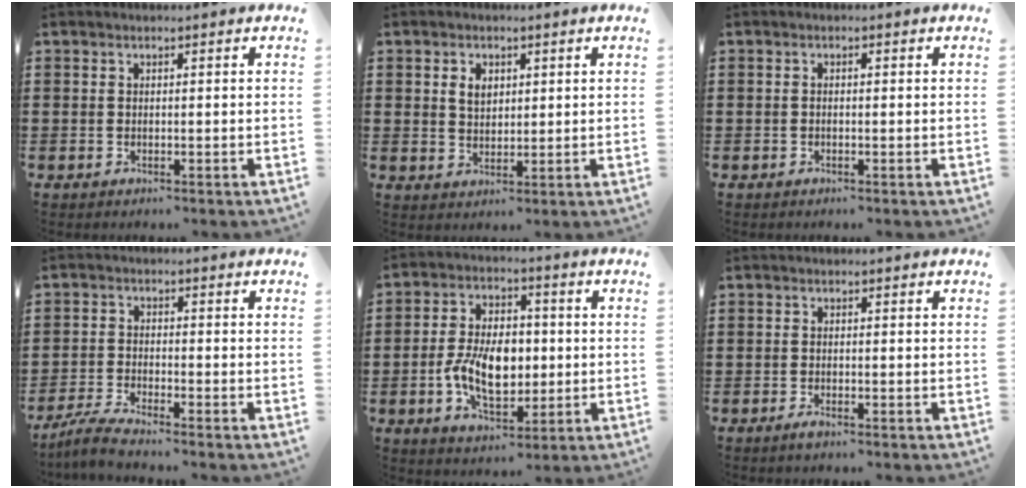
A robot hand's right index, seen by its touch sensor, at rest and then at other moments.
{"total": 2.9, "force": [1.1, 2.0, 1.7], "torque": [-0.041, 0.009, 0.019]}
{"total": 0.5, "force": [-0.1, 0.2, 0.5], "torque": [-0.010, -0.002, -0.002]}
{"total": 3.8, "force": [-3.5, -0.2, 1.3], "torque": [-0.044, -0.012, -0.074]}
{"total": 9.3, "force": [-1.1, 5.8, 7.2], "torque": [-0.142, 0.003, -0.027]}
{"total": 1.0, "force": [-0.6, 0.2, 0.8], "torque": [-0.015, -0.005, -0.011]}